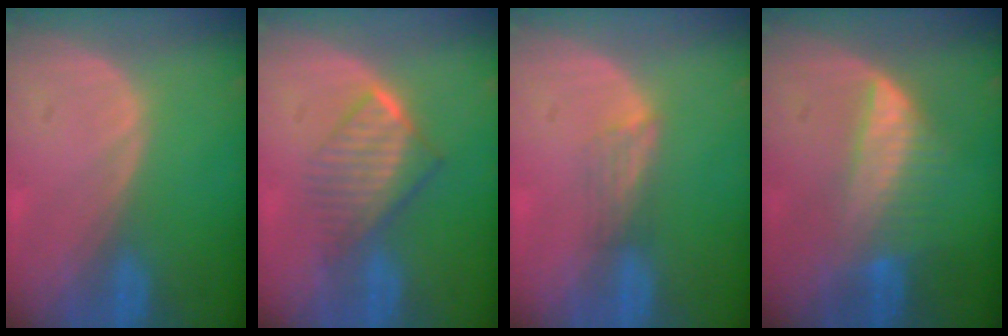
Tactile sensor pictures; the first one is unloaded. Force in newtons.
{"total": 6.6, "press": 6.0, "slide": 2.9}
{"total": 2.4, "press": 1.9, "slide": 1.5}
{"total": 6.4, "press": 5.9, "slide": 2.5}